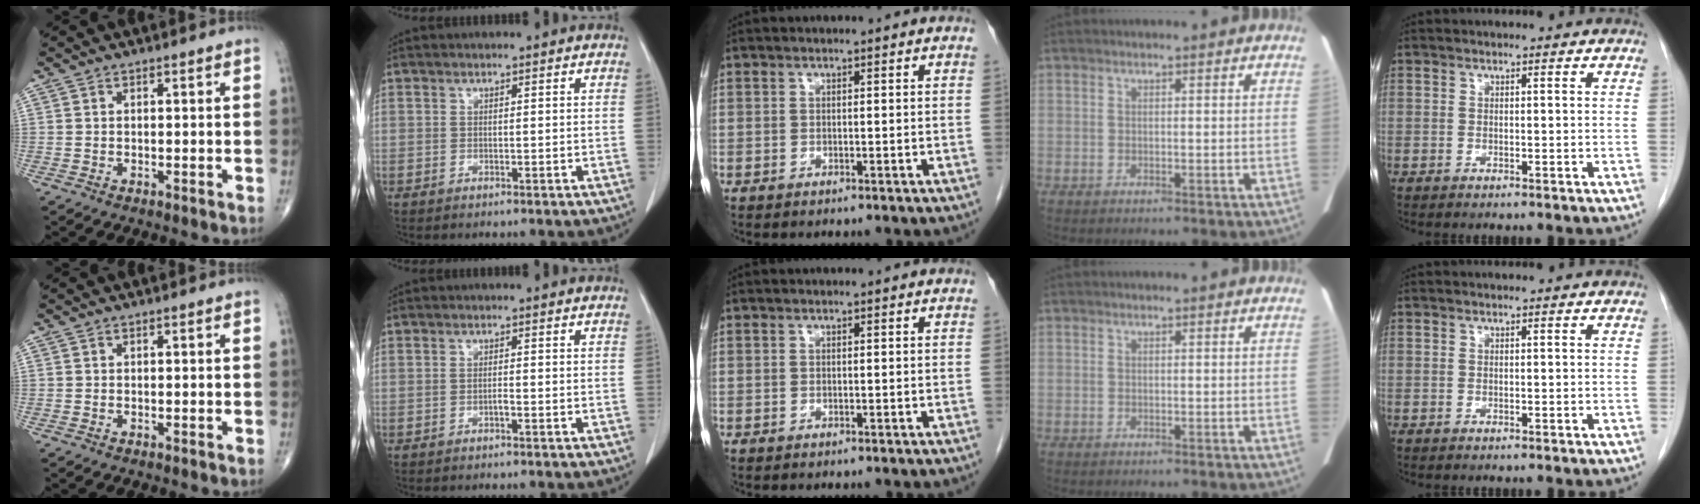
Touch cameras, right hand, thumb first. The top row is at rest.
{"index": {"total": 0.7, "force": [-0.4, 0.0, 0.5], "torque": [-0.011, 0.001, -0.008]}}